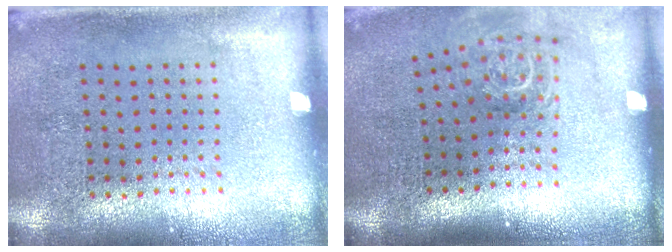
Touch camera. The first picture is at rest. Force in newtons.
{"total": 1.8, "press": 1.2, "slide": 1.3}